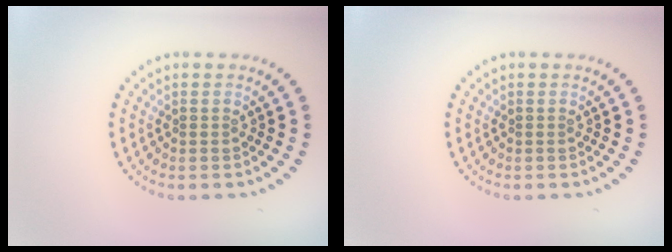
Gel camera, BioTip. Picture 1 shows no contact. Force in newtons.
{"total": 0.0}